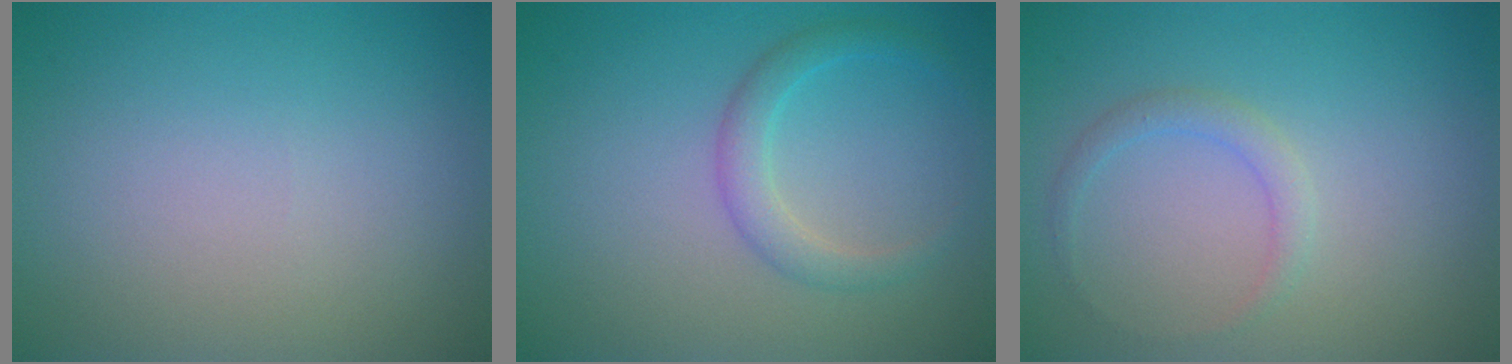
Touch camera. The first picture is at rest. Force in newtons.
{"total": 2.2, "press": 2.2, "slide": 0.0}
{"total": 1.4, "press": 1.4, "slide": 0.1}